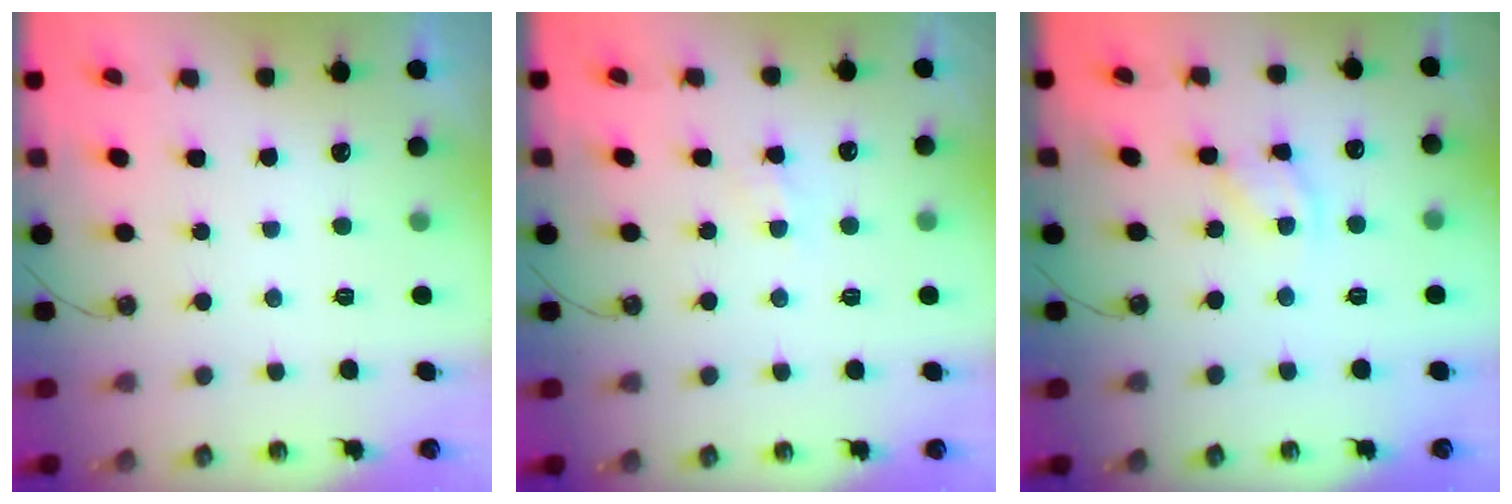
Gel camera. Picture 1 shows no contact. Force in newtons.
{"total": 5.0, "press": 4.9, "slide": 0.7}
{"total": 5.7, "press": 5.7, "slide": 0.4}